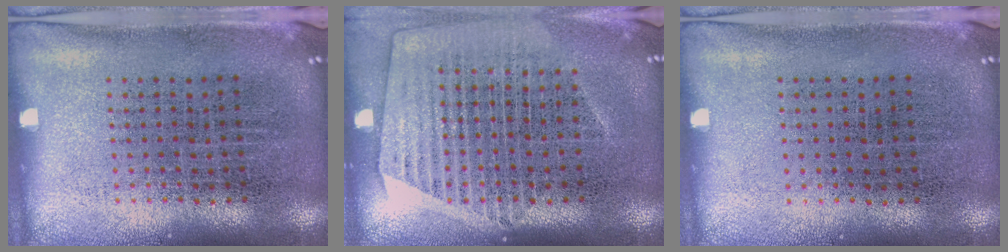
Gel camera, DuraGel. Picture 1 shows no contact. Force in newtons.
{"total": 1.3, "press": 1.2, "slide": 0.5}
{"total": 0.0}